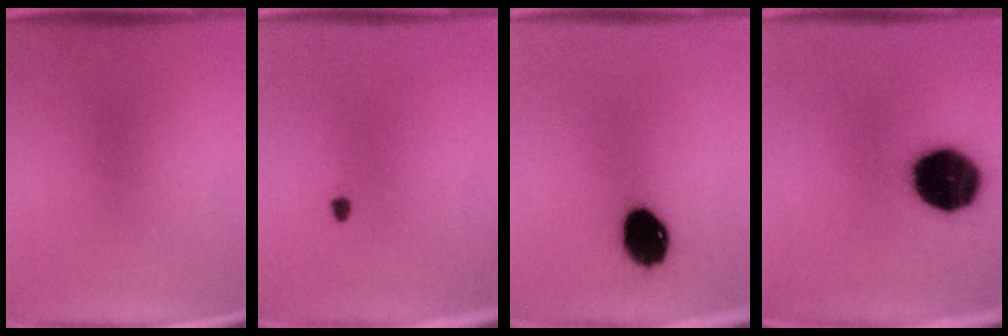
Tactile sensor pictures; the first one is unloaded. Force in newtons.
{"total": 0.8}
{"total": 12.3}
{"total": 16.8}